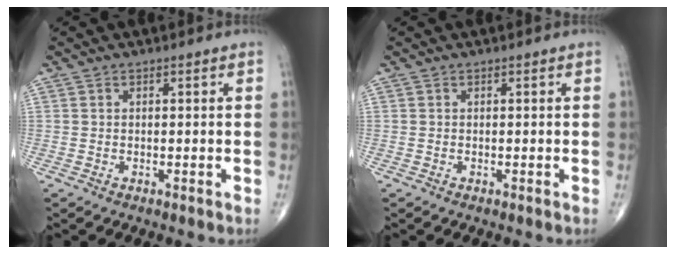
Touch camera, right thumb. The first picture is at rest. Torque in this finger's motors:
{"motor_torque": [-0.20, -0.02, 0.02, -0.07, -0.01]}